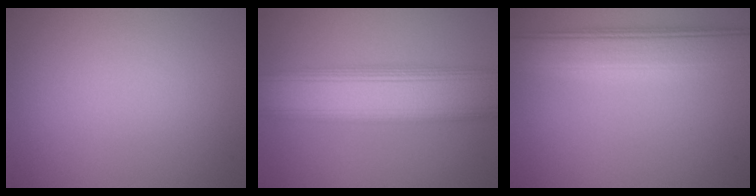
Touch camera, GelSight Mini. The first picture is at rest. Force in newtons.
{"total": 9.9, "press": 9.9, "slide": 0.4}
{"total": 6.5, "press": 6.5, "slide": 0.6}